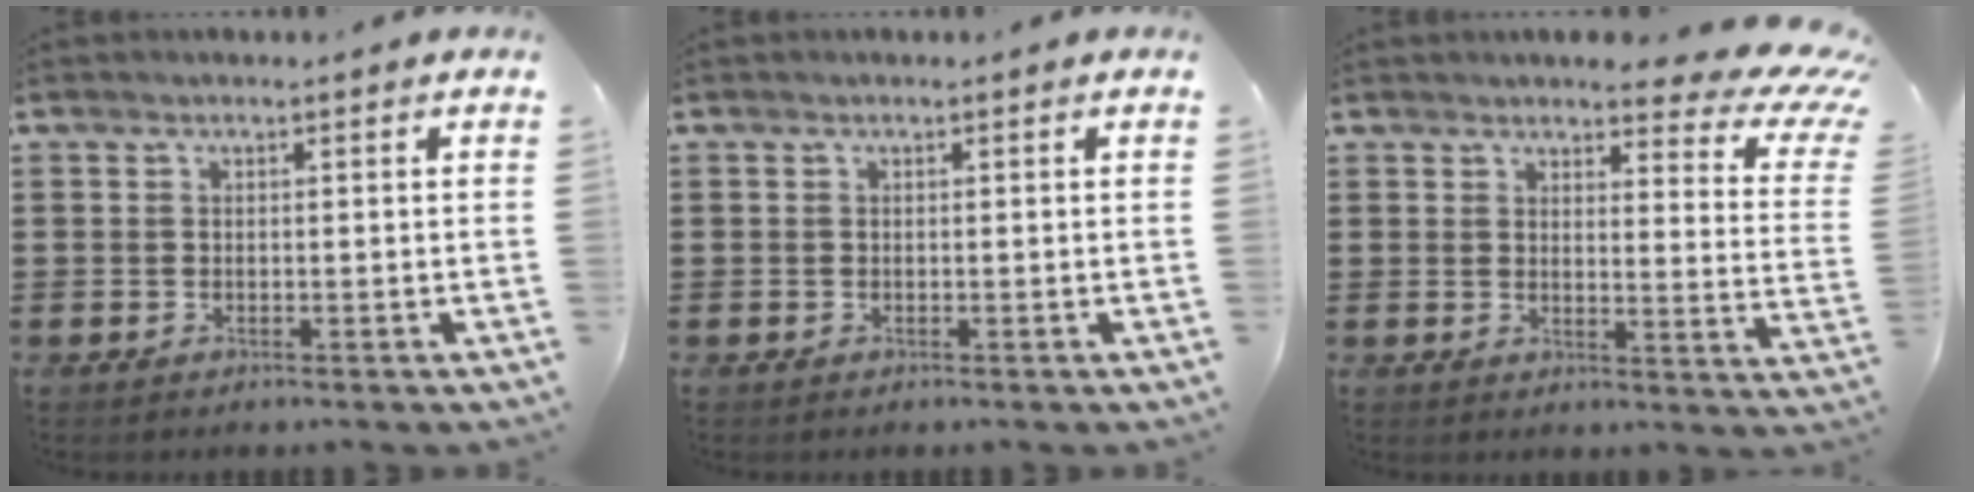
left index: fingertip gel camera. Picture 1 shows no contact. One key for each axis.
{"total": 0.0}
{"total": 5.8, "fx": 4.8, "fy": 1.0, "fz": 3.1, "tx": -0.051, "ty": -0.032, "tz": 0.077}